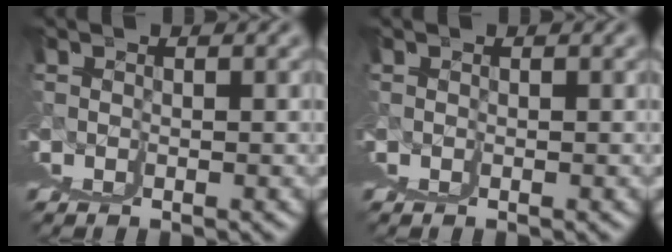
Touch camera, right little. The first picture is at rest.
{"total": 0.0}